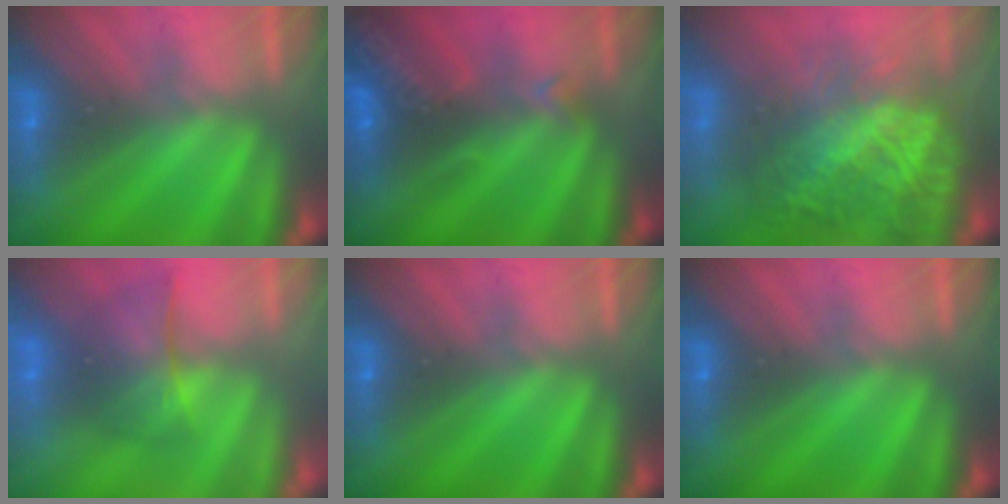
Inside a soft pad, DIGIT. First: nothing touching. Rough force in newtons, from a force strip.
{"total": 2.7}
{"total": 7.2}
{"total": 2.2}
{"total": 0.0}
{"total": 0.0}